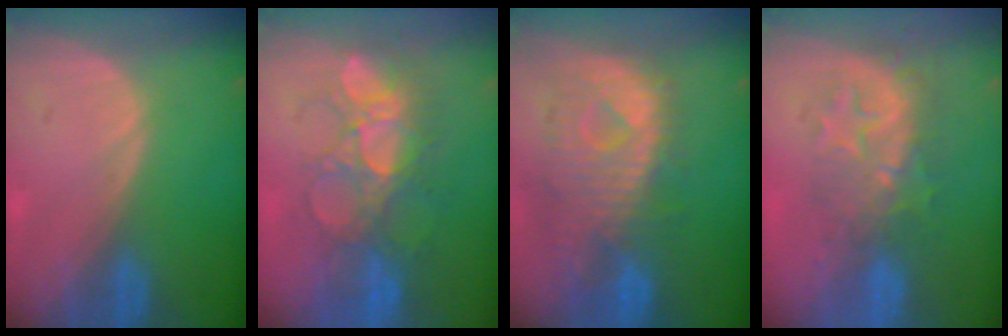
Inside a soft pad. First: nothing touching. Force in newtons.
{"total": 8.7, "press": 8.3, "slide": 2.4}
{"total": 10.8, "press": 9.6, "slide": 4.9}
{"total": 8.8, "press": 7.9, "slide": 4.0}